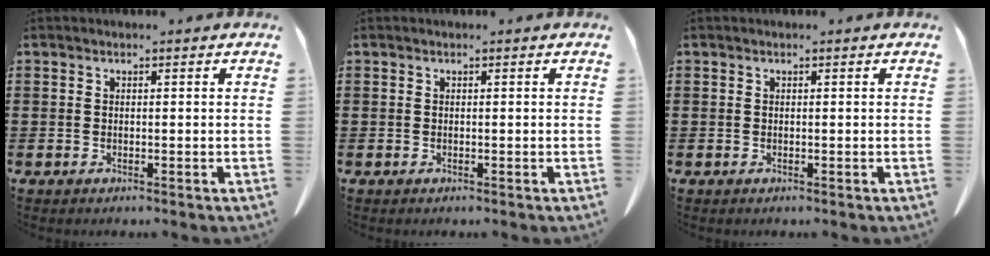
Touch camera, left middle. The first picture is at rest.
{"total": 0.0}
{"total": 0.0}